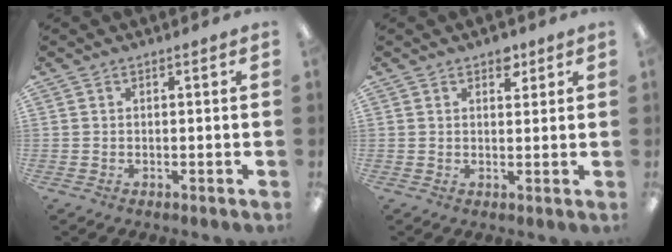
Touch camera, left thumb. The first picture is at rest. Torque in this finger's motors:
{"motor_torque": [0.15, -0.10, 0.25, -0.11, 0.00]}